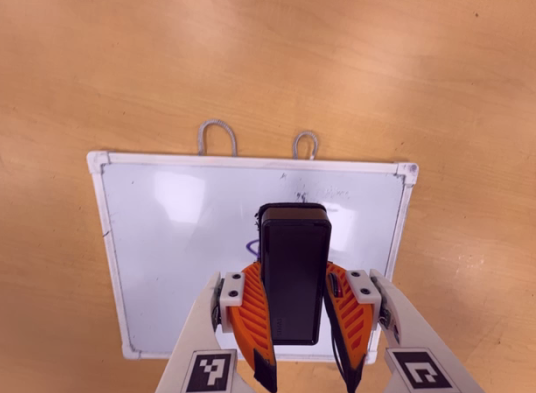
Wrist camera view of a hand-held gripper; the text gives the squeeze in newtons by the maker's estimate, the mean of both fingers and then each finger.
{"total": 11.2, "left": 9.4, "right": 12.9}